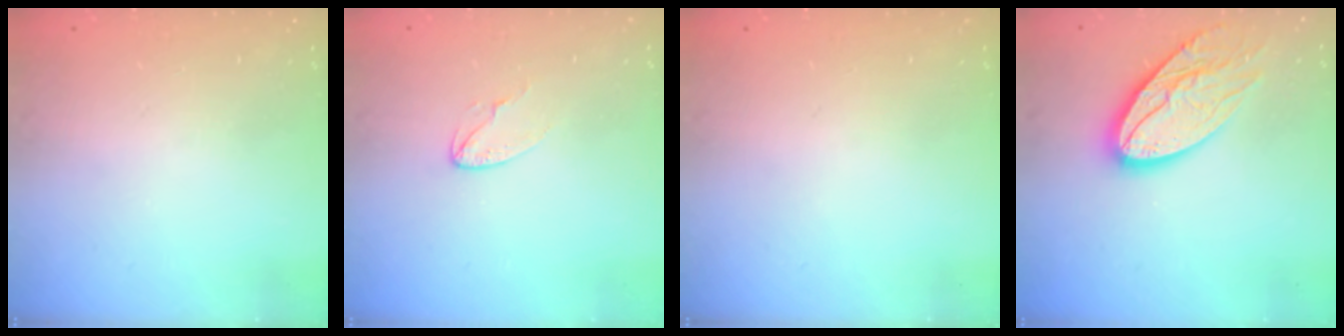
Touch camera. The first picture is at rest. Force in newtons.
{"total": 3.4, "press": 3.4, "slide": 0.3}
{"total": 0.0}
{"total": 18.1, "press": 18.0, "slide": 1.7}